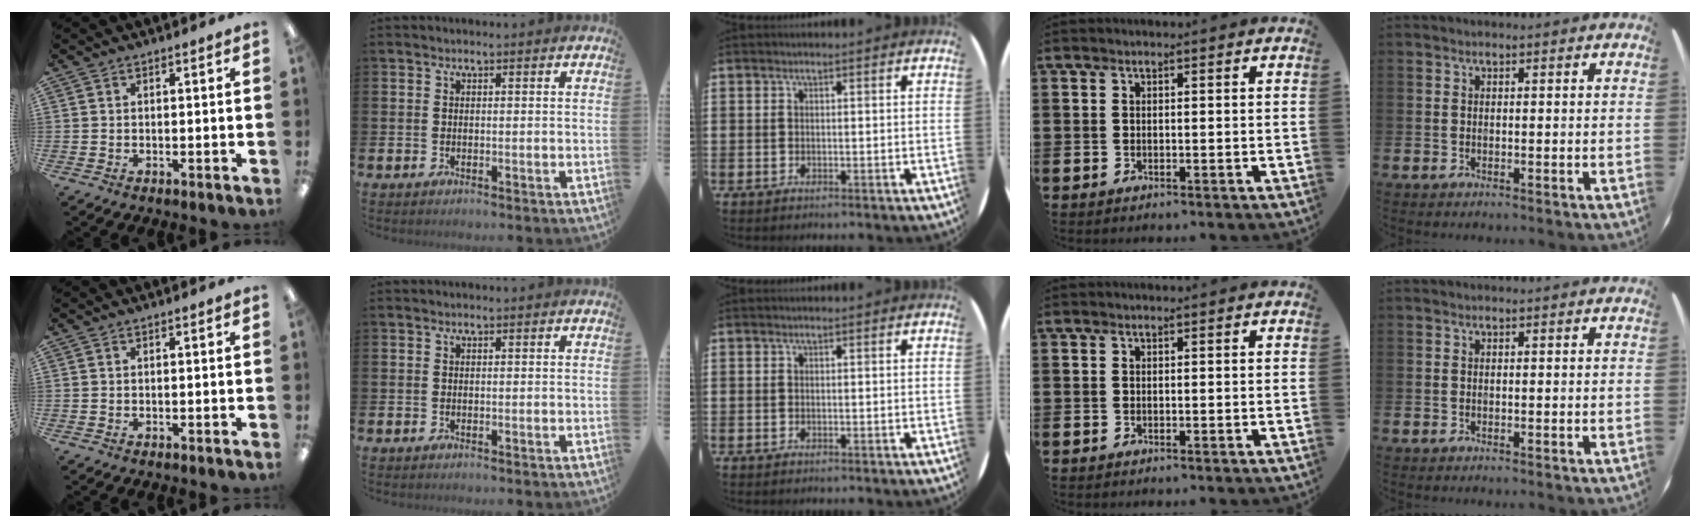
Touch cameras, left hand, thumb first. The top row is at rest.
{}